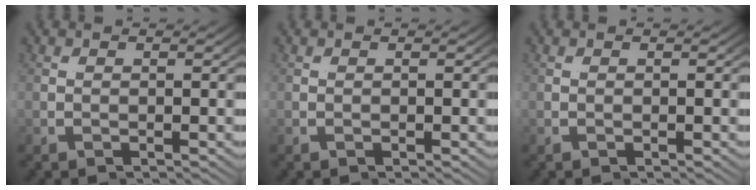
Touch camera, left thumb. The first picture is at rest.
{"total": 0.0}
{"total": 0.0}